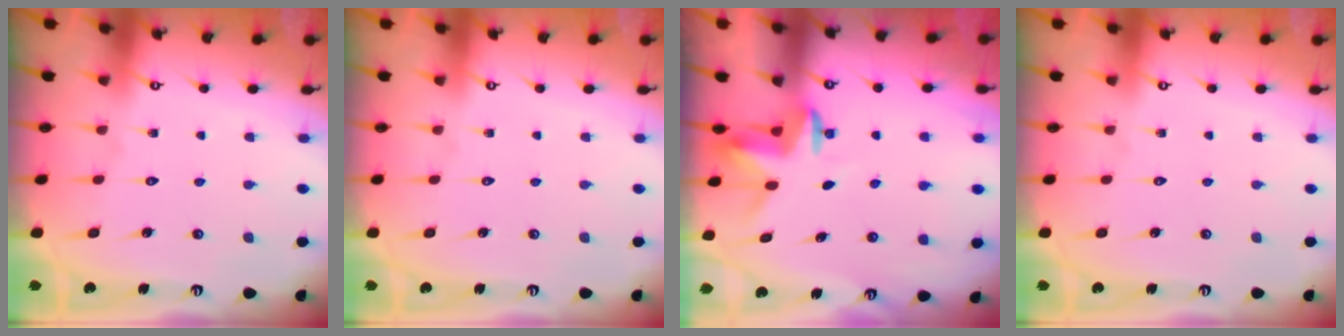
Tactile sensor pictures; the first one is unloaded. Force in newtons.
{"total": 0.0}
{"total": 3.1, "press": 3.1, "slide": 0.2}
{"total": 0.0}